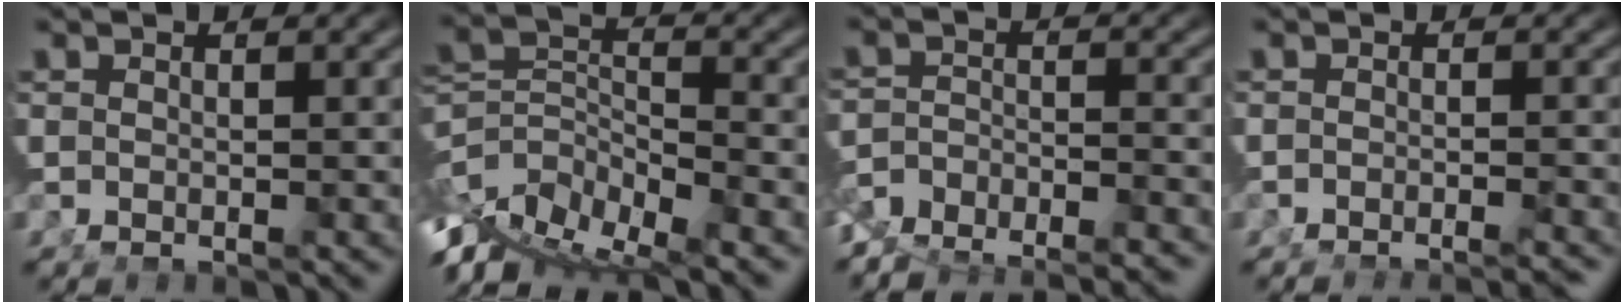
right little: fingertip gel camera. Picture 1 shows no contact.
{"total": 10.9, "force": [-5.0, 6.5, 7.1], "torque": [-0.138, -0.071, -0.050]}
{"total": 7.4, "force": [-6.5, 2.8, 2.1], "torque": [-0.021, -0.018, -0.104]}
{"total": 2.7, "force": [-2.6, -0.2, 0.6], "torque": [0.000, 0.001, -0.045]}